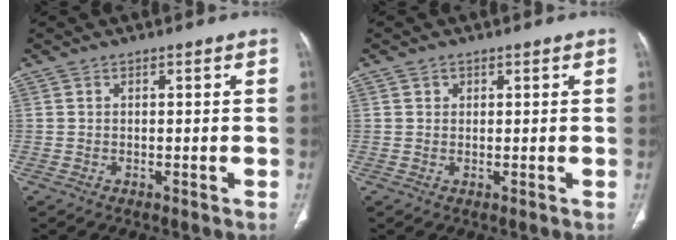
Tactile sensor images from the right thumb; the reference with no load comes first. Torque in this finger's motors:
{"motor_torque": [-0.75, 0.19, 0.04, 0.01, 0.06]}